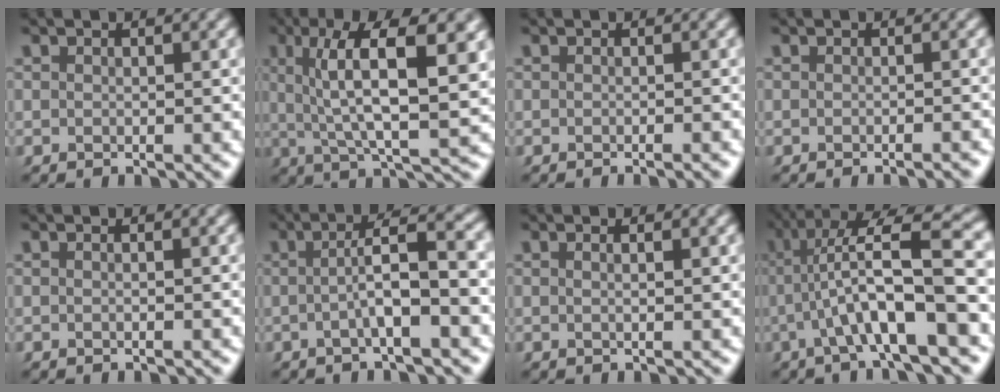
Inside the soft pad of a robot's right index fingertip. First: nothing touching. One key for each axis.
{"total": 8.4, "fx": 2.6, "fy": 2.2, "fz": 7.7, "tx": -0.122, "ty": 0.008, "tz": 0.039}
{"total": 0.9, "fx": -0.6, "fy": -0.2, "fz": 0.7, "tx": -0.004, "ty": 0.006, "tz": -0.013}
{"total": 1.2, "fx": -1.0, "fy": -0.1, "fz": 0.7, "tx": -0.005, "ty": 0.007, "tz": -0.019}
{"total": 0.0}
{"total": 4.5, "fx": -0.7, "fy": 0.6, "fz": 4.5, "tx": -0.065, "ty": 0.011, "tz": -0.014}
{"total": 0.8, "fx": 0.1, "fy": -0.3, "fz": 0.8, "tx": -0.011, "ty": 0.001, "tz": 0.002}
{"total": 10.1, "fx": 0.8, "fy": 3.3, "fz": 9.5, "tx": -0.142, "ty": 0.021, "tz": 0.008}